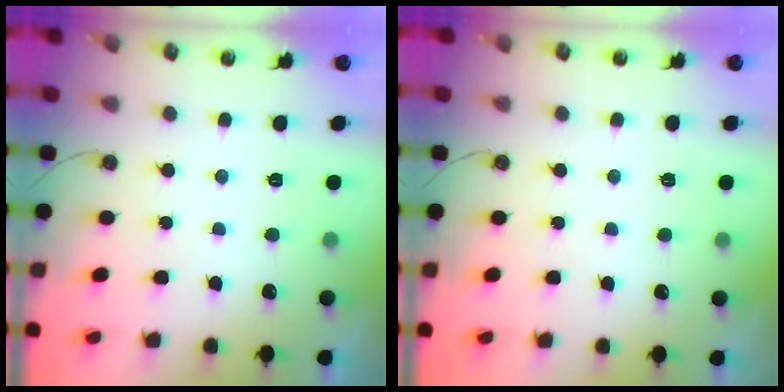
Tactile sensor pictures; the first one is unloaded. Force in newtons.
{"total": 2.8, "press": 2.8, "slide": 0.3}